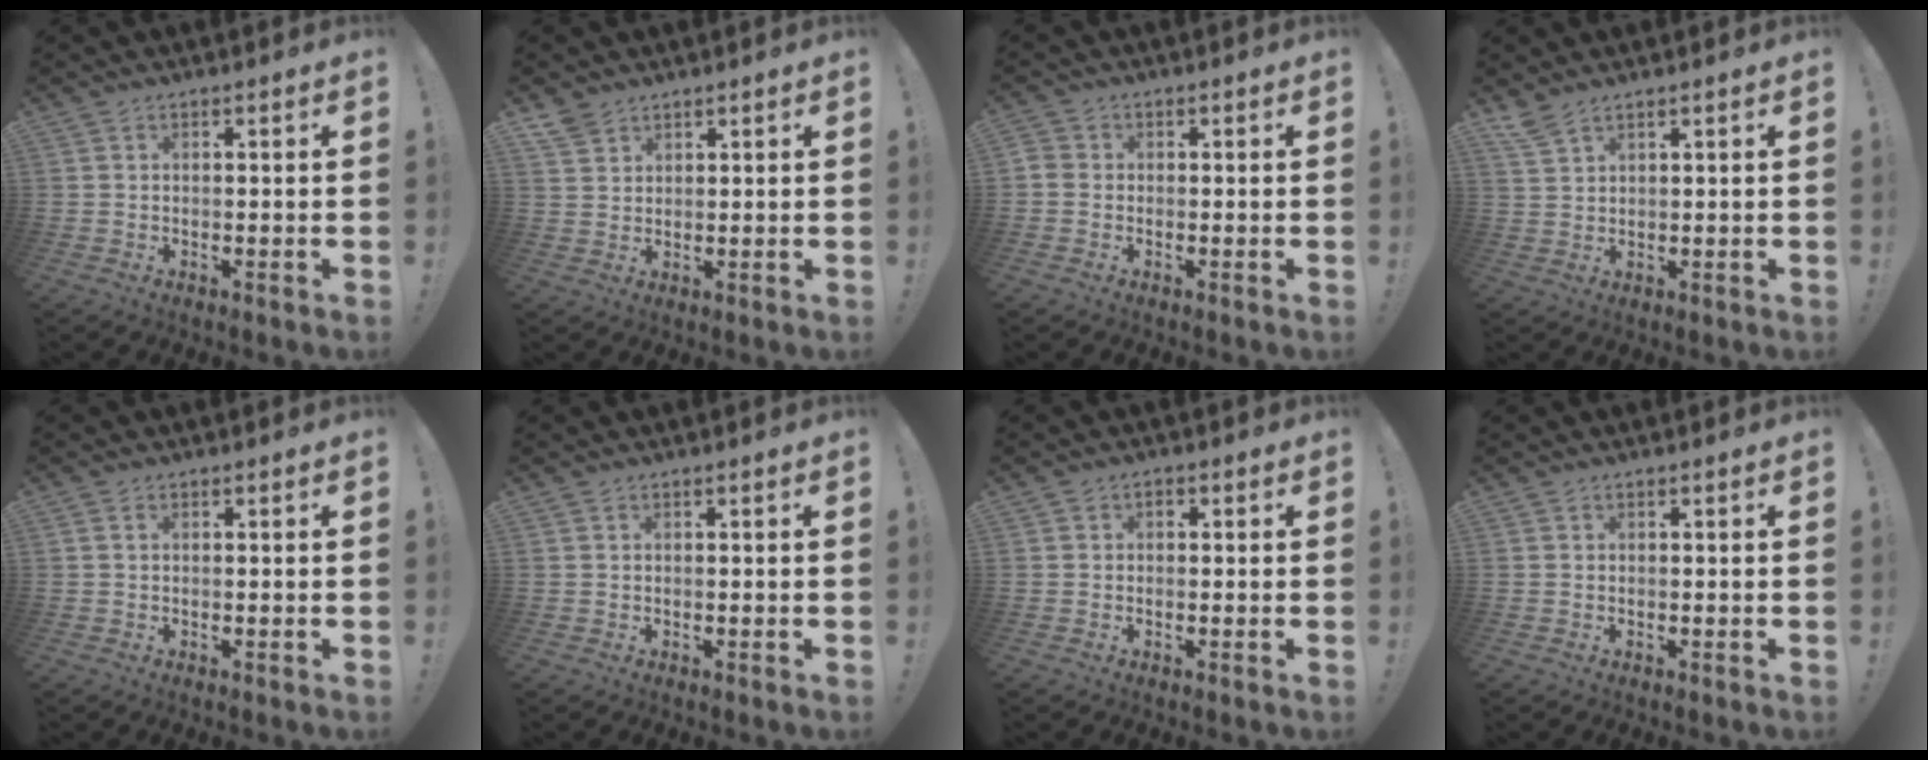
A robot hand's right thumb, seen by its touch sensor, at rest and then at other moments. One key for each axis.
{"total": 4.0, "fx": 3.3, "fy": 2.0, "fz": 1.1, "tx": -0.016, "ty": -0.020, "tz": 0.062}
{"total": 2.2, "fx": -0.7, "fy": 1.9, "fz": 0.9, "tx": -0.017, "ty": 0.009, "tz": -0.011}
{"total": 4.1, "fx": 3.3, "fy": 1.1, "fz": 2.0, "tx": -0.046, "ty": -0.015, "tz": 0.065}
{"total": 0.8, "fx": 0.3, "fy": 0.4, "fz": 0.6, "tx": -0.015, "ty": 0.004, "tz": 0.005}
{"total": 0.0}
{"total": 1.5, "fx": -0.5, "fy": 1.3, "fz": 0.5, "tx": -0.010, "ty": 0.008, "tz": -0.010}
{"total": 0.0}